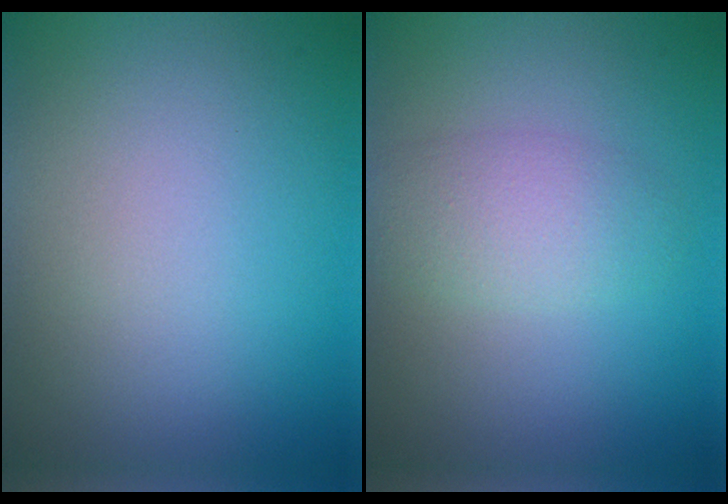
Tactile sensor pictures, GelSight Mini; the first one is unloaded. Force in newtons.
{"total": 2.8, "press": 2.8, "slide": 0.1}